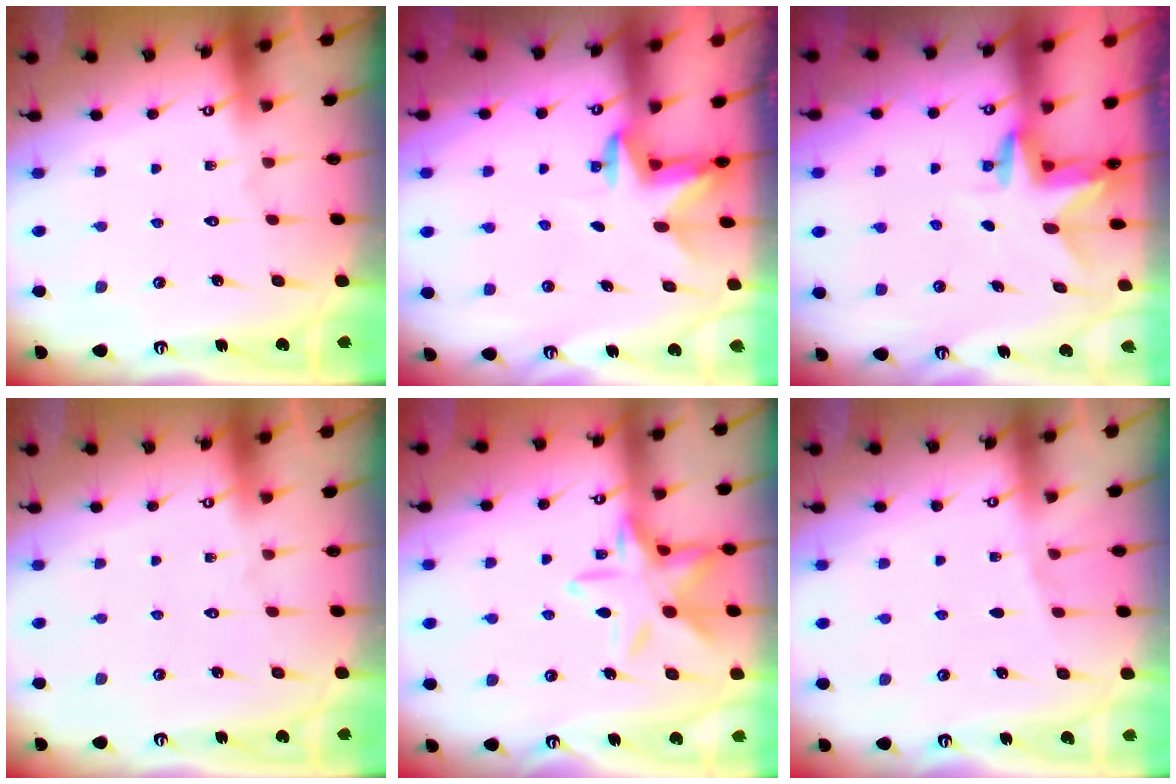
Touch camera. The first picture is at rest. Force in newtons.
{"total": 2.9, "press": 2.9, "slide": 0.5}
{"total": 2.9, "press": 2.9, "slide": 0.1}
{"total": 0.0}
{"total": 14.5, "press": 14.4, "slide": 1.0}
{"total": 2.1, "press": 1.9, "slide": 0.9}